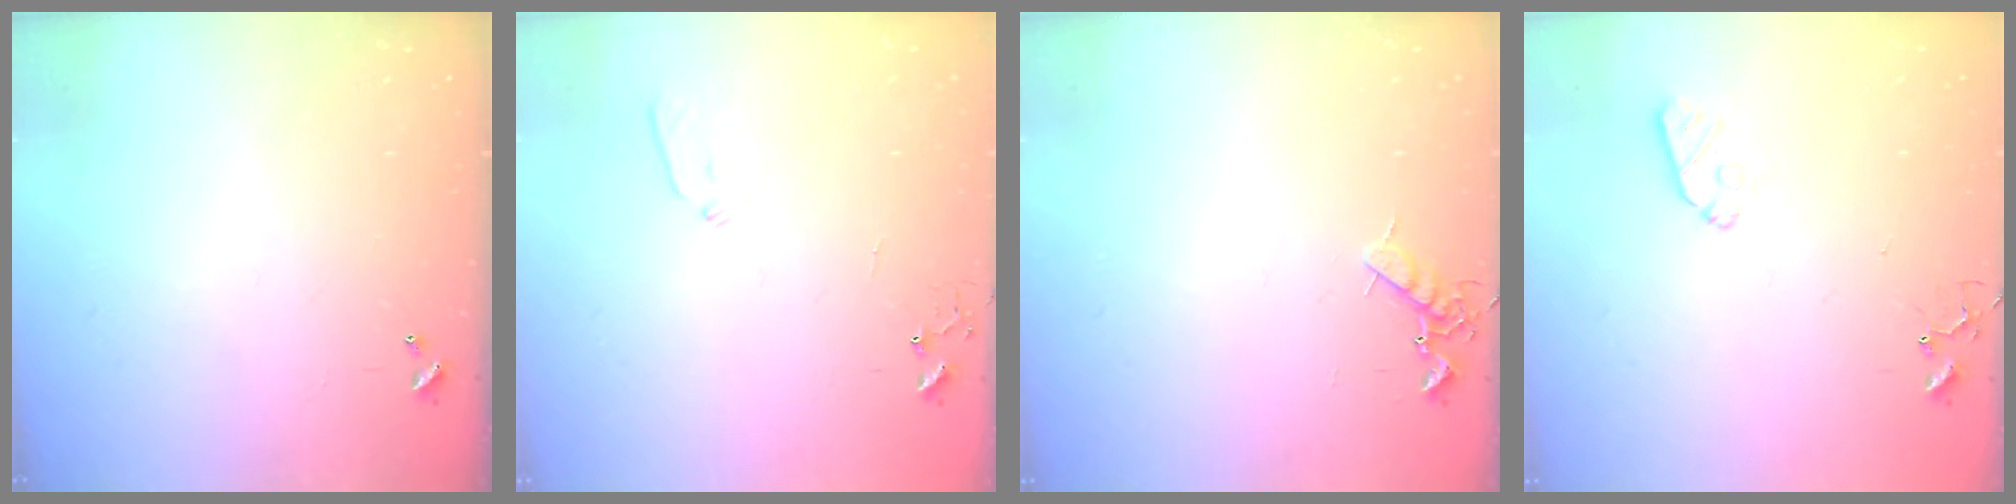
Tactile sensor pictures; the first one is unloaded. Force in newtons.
{"total": 5.6, "press": 5.6, "slide": 0.6}
{"total": 7.8, "press": 7.8, "slide": 0.8}
{"total": 6.2, "press": 6.2, "slide": 0.9}